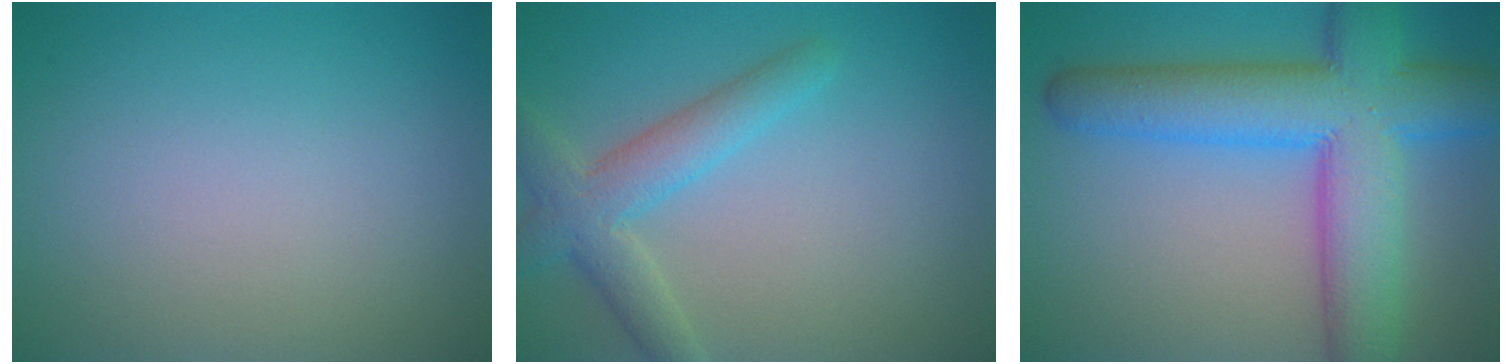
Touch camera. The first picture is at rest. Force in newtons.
{"total": 4.1, "press": 4.1, "slide": 0.2}
{"total": 10.9, "press": 10.9, "slide": 0.2}